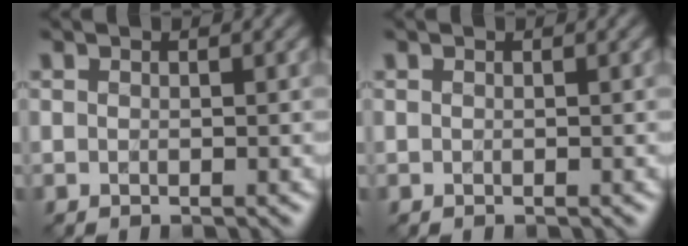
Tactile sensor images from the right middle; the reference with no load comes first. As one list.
[{"total": 0.0}]